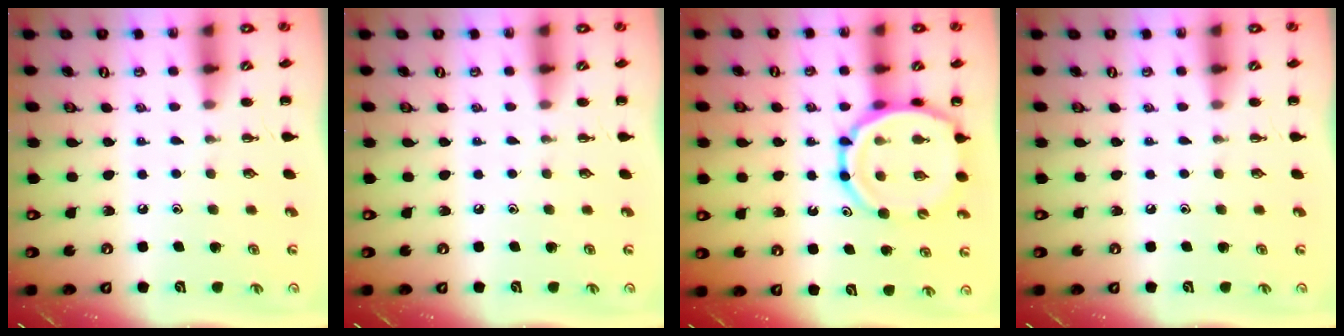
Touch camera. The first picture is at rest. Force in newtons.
{"total": 0.0}
{"total": 14.2, "press": 13.8, "slide": 3.2}
{"total": 0.0}